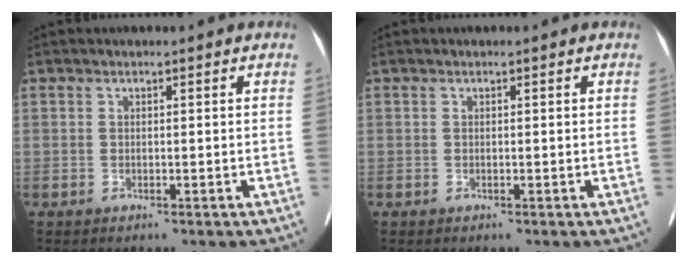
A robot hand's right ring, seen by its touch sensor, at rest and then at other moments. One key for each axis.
{"total": 0.0}